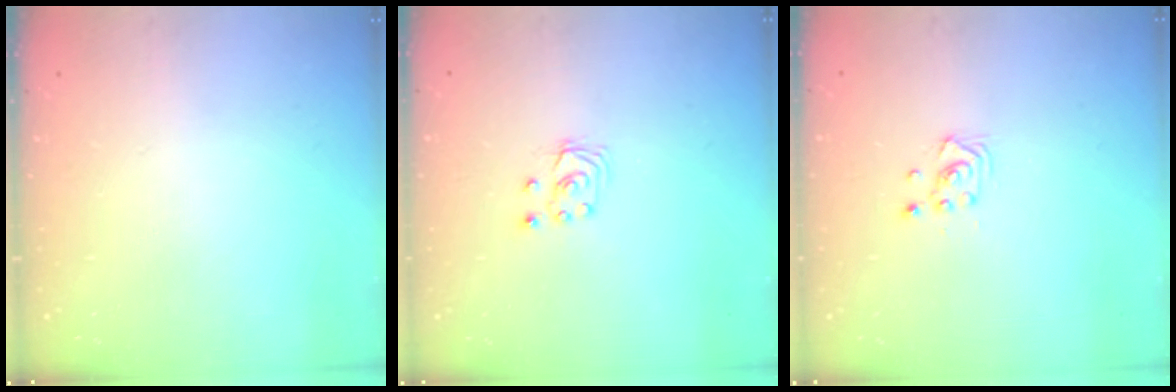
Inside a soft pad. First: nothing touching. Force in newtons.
{"total": 3.5, "press": 3.5, "slide": 0.4}
{"total": 3.0, "press": 3.0, "slide": 0.3}